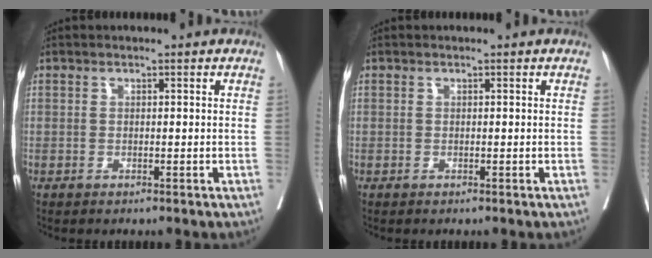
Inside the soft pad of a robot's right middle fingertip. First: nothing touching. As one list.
[{"total": 0.0}]